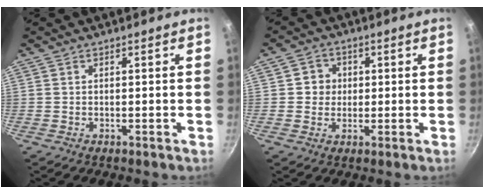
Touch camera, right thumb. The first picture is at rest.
{"total": 4.3, "force": [0.6, 4.1, 1.2], "torque": [0.013, 0.004, 0.003]}